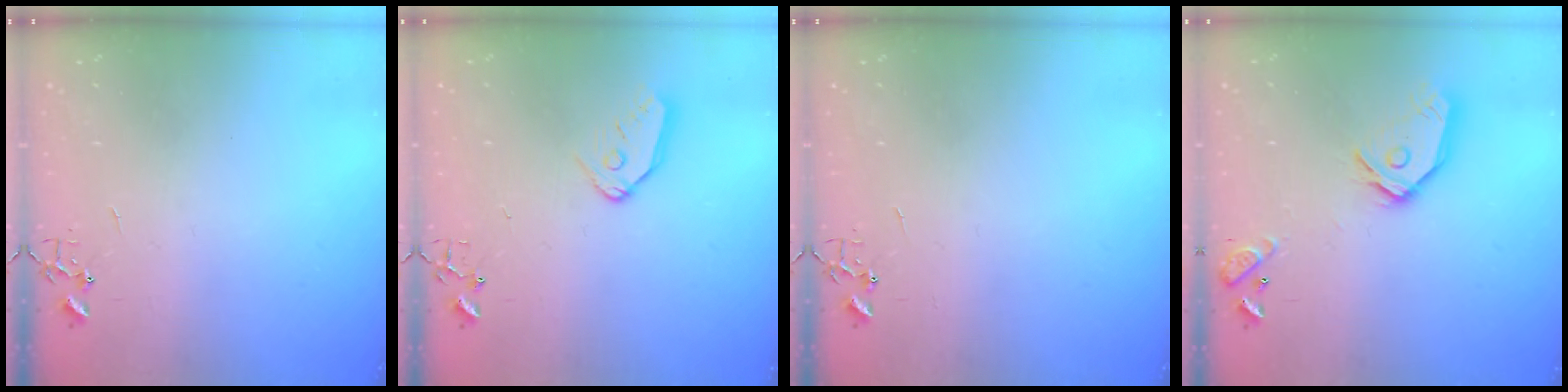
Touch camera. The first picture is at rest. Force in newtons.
{"total": 10.0, "press": 9.9, "slide": 1.1}
{"total": 0.0}
{"total": 14.7, "press": 14.6, "slide": 2.0}